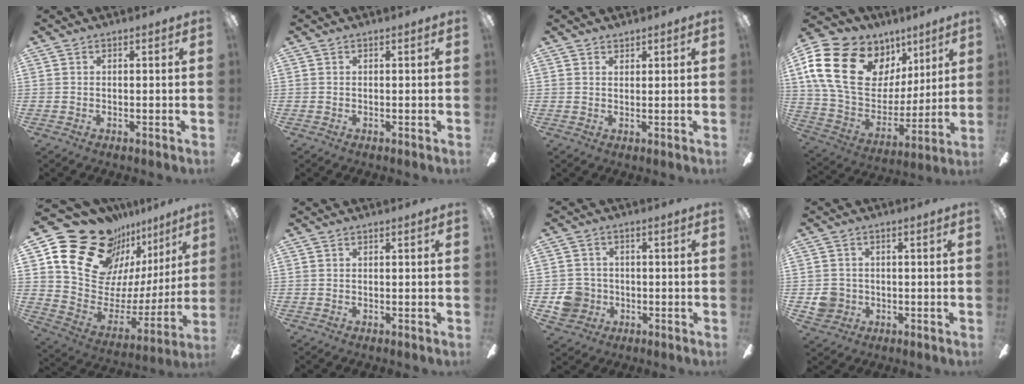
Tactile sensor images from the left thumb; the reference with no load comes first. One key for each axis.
{"total": 0.0}
{"total": 1.6, "fx": 1.4, "fy": 0.7, "fz": 0.0, "tx": 0.009, "ty": -0.004, "tz": 0.026}
{"total": 24.0, "fx": 10.6, "fy": 16.5, "fz": 13.9, "tx": -0.278, "ty": -0.038, "tz": 0.202}
{"total": 22.7, "fx": 16.9, "fy": 13.1, "fz": 7.4, "tx": -0.113, "ty": -0.132, "tz": 0.326}
{"total": 0.0}
{"total": 7.2, "fx": -1.6, "fy": 6.8, "fz": 1.8, "tx": -0.036, "ty": 0.016, "tz": -0.024}
{"total": 5.5, "fx": -0.8, "fy": 5.2, "fz": 1.5, "tx": -0.020, "ty": 0.011, "tz": -0.013}